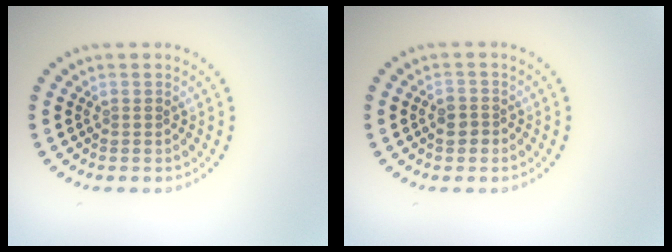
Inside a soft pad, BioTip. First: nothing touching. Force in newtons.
{"total": 1.8, "press": 1.7, "slide": 0.6}